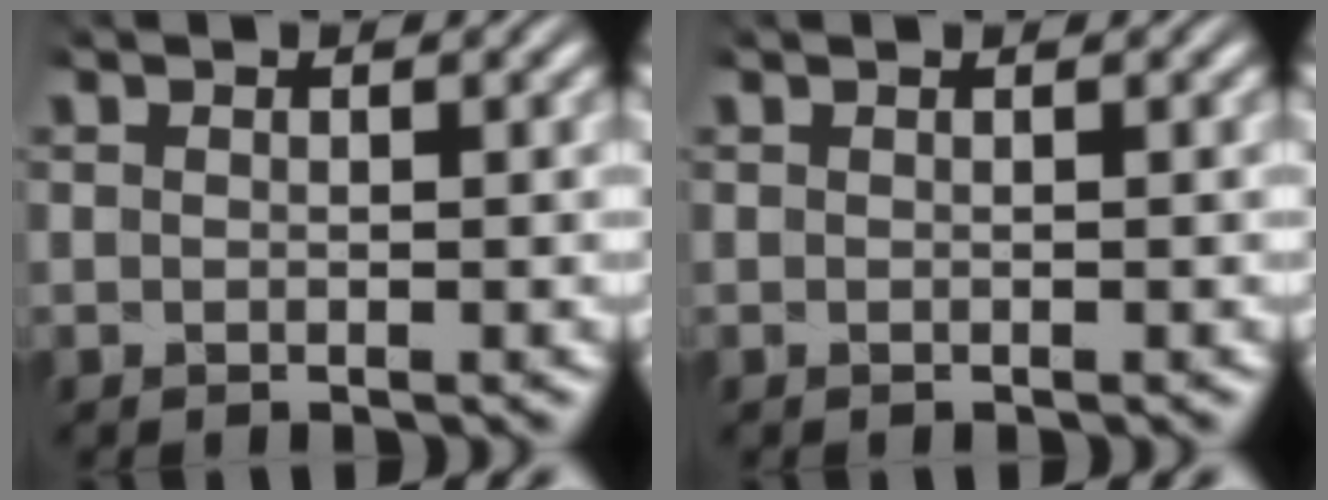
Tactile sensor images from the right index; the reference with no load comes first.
{"total": 0.0}